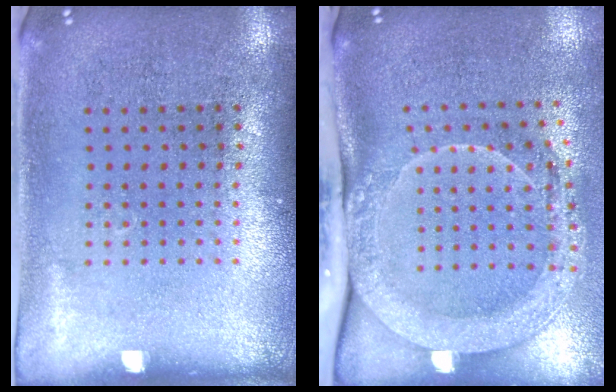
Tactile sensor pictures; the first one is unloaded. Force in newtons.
{"total": 2.1, "press": 2.0, "slide": 0.8}